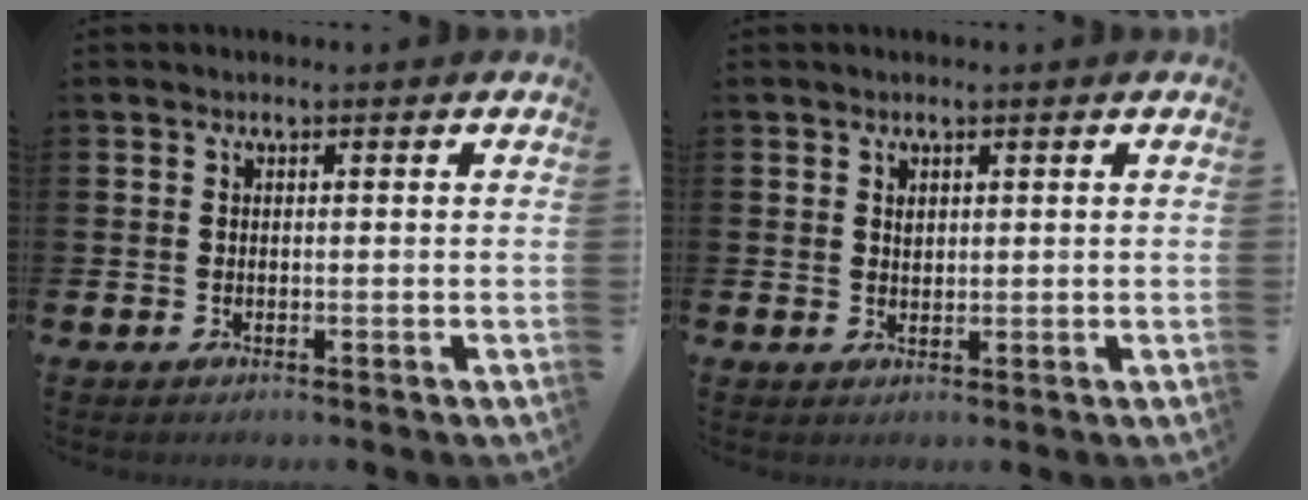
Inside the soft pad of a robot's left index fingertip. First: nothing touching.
{"total": 1.1, "force": [0.9, 0.6, 0.2], "torque": [0.012, -0.003, 0.013]}